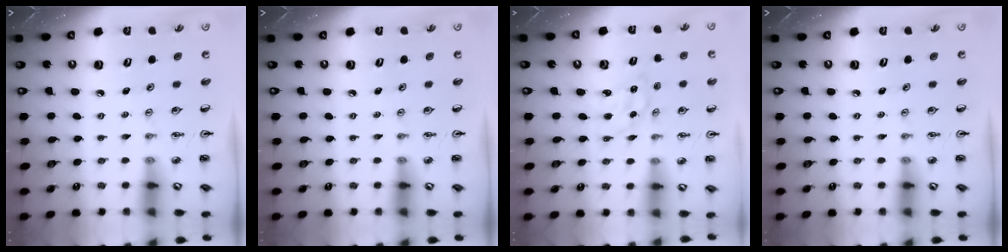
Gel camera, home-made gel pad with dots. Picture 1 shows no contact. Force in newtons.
{"total": 0.0}
{"total": 1.7, "press": 1.7, "slide": 0.3}
{"total": 0.0}